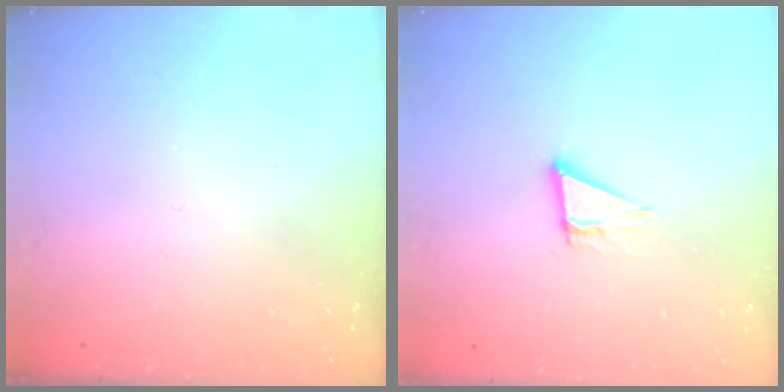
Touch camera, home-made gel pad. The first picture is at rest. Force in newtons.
{"total": 3.8, "press": 3.8, "slide": 0.4}